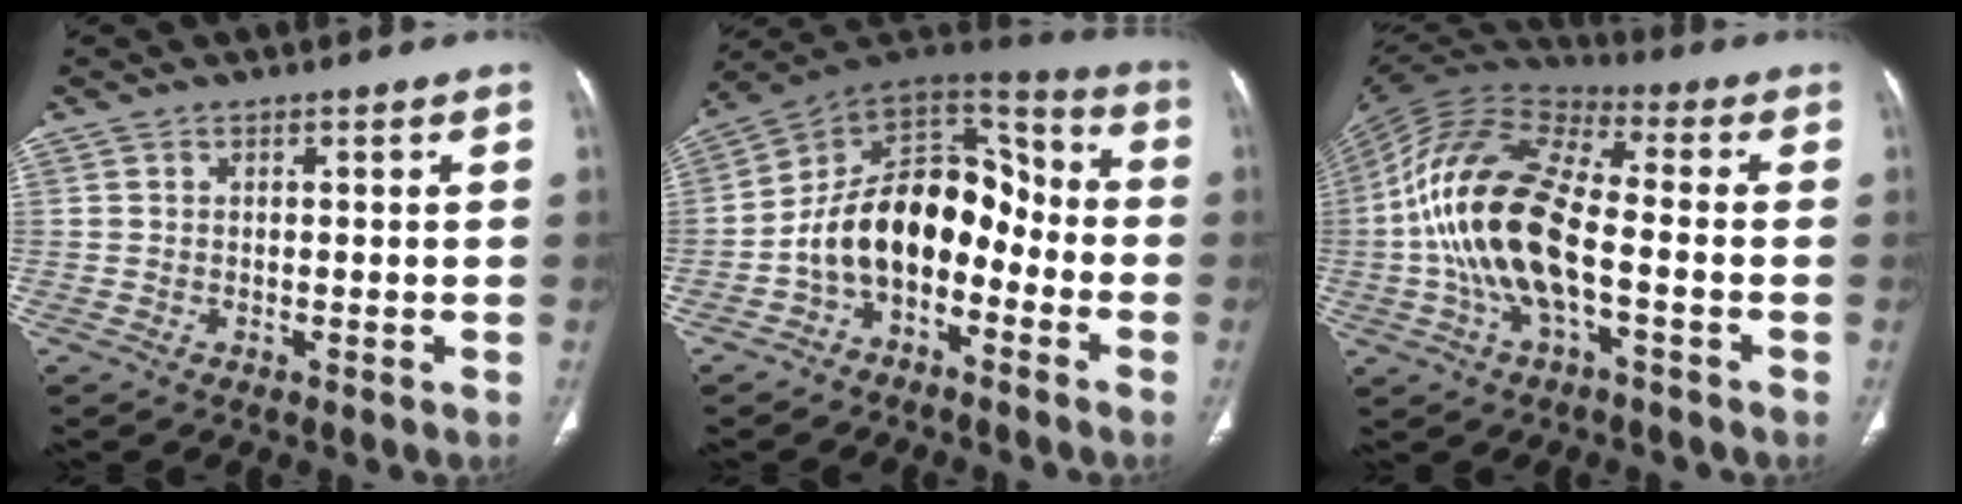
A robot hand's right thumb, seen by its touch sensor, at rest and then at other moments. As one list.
[{"total": 16.3, "force": [-5.2, 10.7, 11.1], "torque": [-0.147, 0.094, -0.098]}, {"total": 18.9, "force": [-3.0, 8.5, 16.6], "torque": [-0.337, 0.034, -0.060]}]